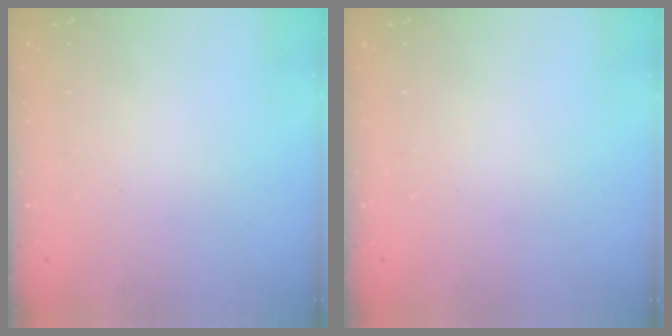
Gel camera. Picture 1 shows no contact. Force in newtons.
{"total": 0.0}